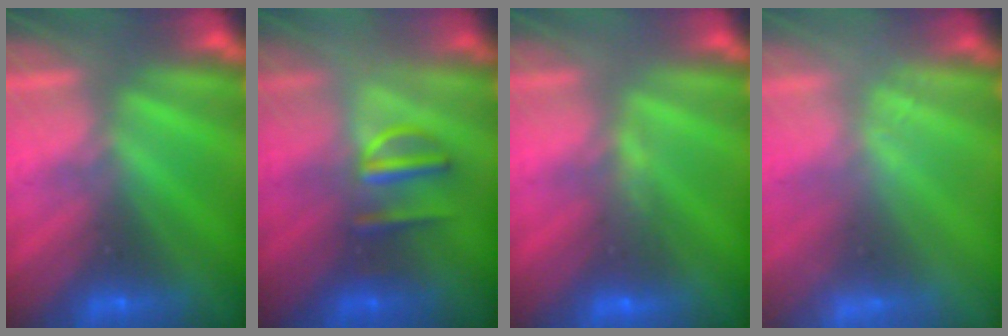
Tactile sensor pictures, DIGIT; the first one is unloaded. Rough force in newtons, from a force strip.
{"total": 2.9}
{"total": 4.7}
{"total": 2.4}